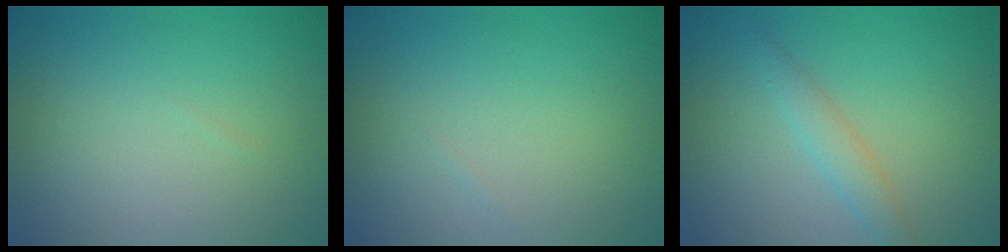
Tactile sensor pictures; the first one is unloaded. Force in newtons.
{"total": 0.0}
{"total": 1.9, "press": 1.9, "slide": 0.1}